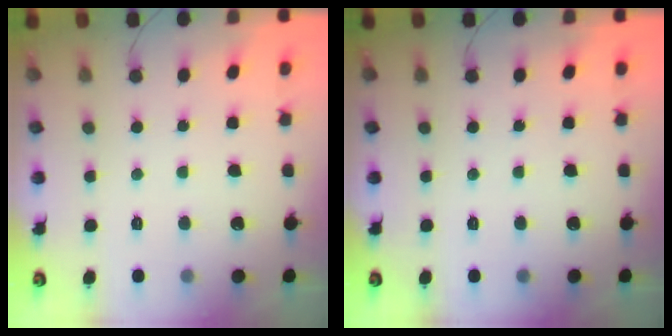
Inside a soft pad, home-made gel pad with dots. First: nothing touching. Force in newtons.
{"total": 0.0}